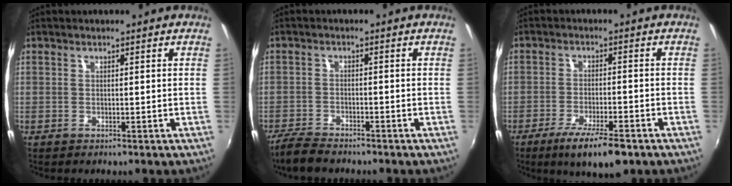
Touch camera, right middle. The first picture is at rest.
{"total": 5.8, "force": [-5.2, 1.4, 2.2], "torque": [-0.068, -0.020, -0.100]}
{"total": 9.8, "force": [-6.6, 2.1, 6.9], "torque": [-0.141, -0.026, -0.111]}